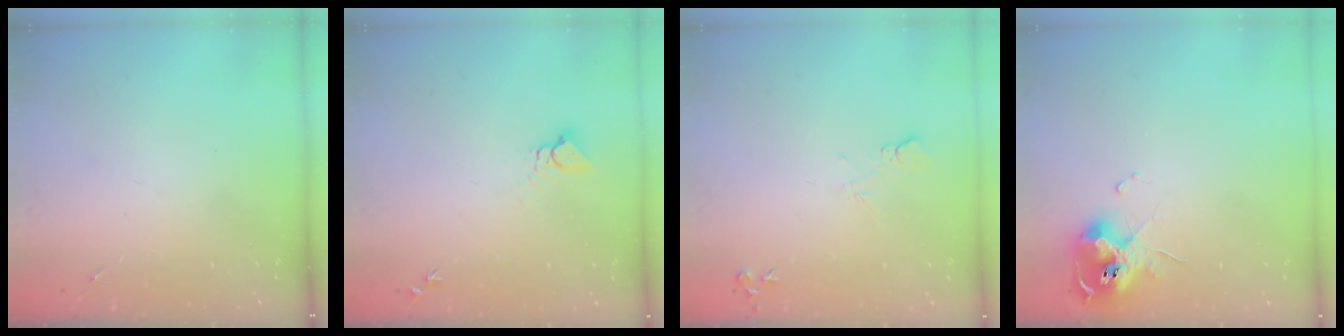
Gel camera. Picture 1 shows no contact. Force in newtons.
{"total": 3.9, "press": 3.9, "slide": 0.2}
{"total": 7.6, "press": 7.6, "slide": 0.8}
{"total": 11.5, "press": 11.4, "slide": 1.8}